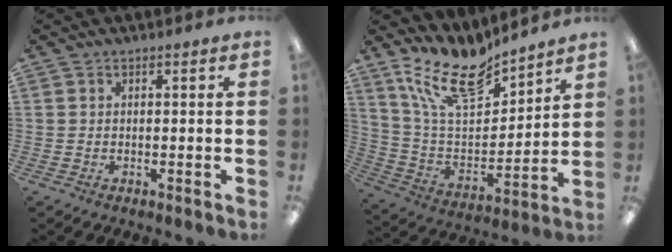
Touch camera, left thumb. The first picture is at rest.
{"total": 17.6, "force": [13.2, 6.9, 9.4], "torque": [-0.189, -0.072, 0.237]}